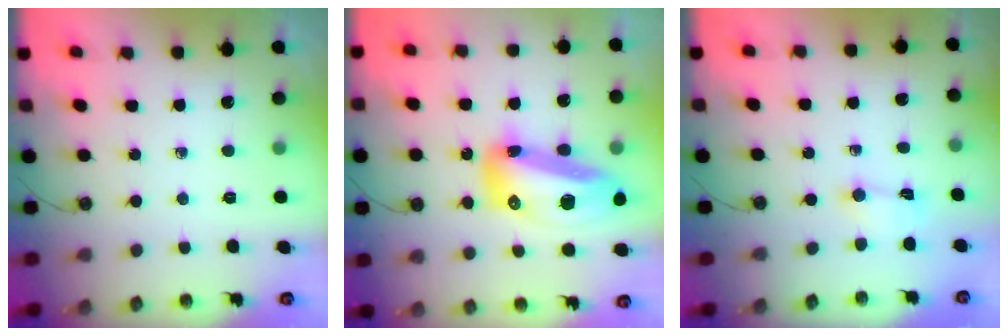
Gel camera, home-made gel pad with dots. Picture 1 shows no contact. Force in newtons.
{"total": 21.0, "press": 20.9, "slide": 2.5}
{"total": 1.5, "press": 1.4, "slide": 0.6}